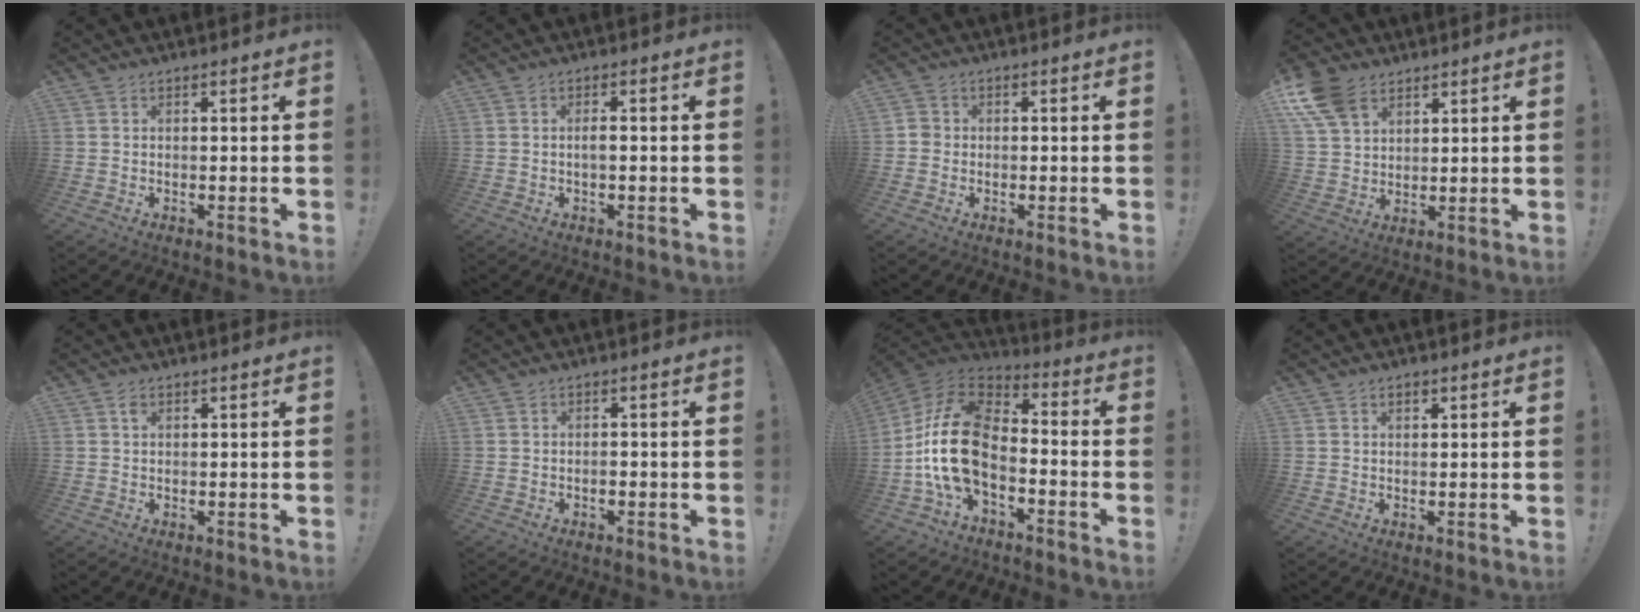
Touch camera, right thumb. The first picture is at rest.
{"total": 2.1, "force": [-0.6, 0.4, 2.0], "torque": [-0.042, 0.005, -0.011]}
{"total": 2.2, "force": [-0.7, 1.9, 0.6], "torque": [-0.009, 0.010, -0.012]}
{"total": 11.6, "force": [6.5, 7.6, 5.9], "torque": [-0.116, -0.020, 0.130]}
{"total": 1.0, "force": [0.5, 0.7, 0.4], "torque": [-0.002, -0.002, 0.007]}
{"total": 1.1, "force": [-0.9, 0.3, 0.5], "torque": [-0.014, 0.003, -0.015]}
{"total": 19.3, "force": [-3.9, 11.7, 14.9], "torque": [-0.293, 0.027, -0.059]}
{"total": 1.2, "force": [0.6, 0.8, 0.7], "torque": [-0.015, 0.003, 0.011]}